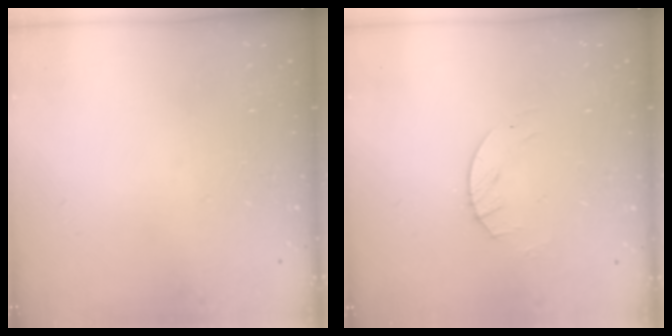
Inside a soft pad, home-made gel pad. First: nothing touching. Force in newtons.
{"total": 2.8, "press": 2.8, "slide": 0.4}